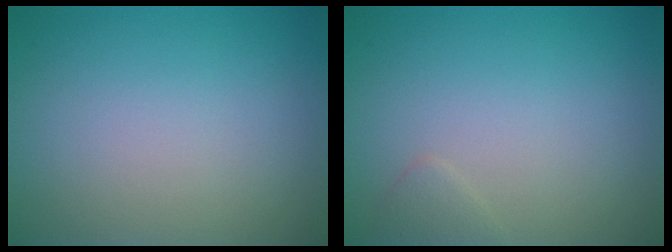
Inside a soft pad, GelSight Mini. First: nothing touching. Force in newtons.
{"total": 0.9, "press": 0.9, "slide": 0.0}